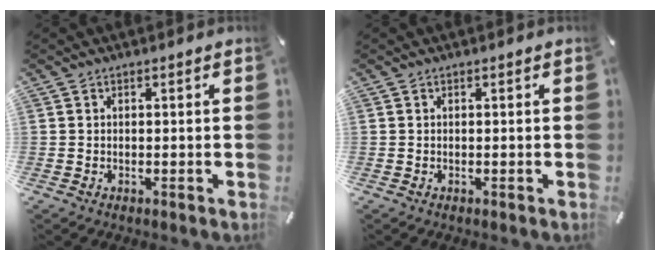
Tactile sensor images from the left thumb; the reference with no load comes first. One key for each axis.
{"total": 0.0}